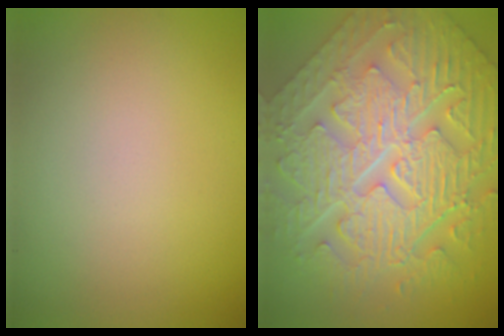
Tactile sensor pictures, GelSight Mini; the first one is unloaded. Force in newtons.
{"total": 11.2, "press": 7.7, "slide": 8.2}